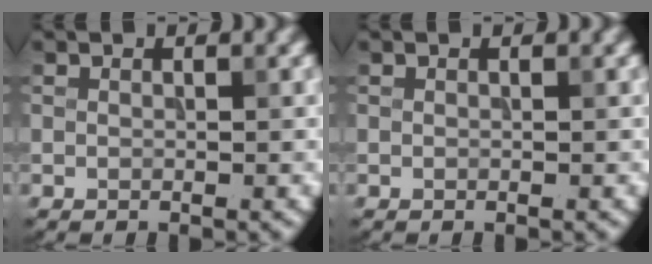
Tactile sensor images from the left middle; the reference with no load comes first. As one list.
[{"total": 0.0}]